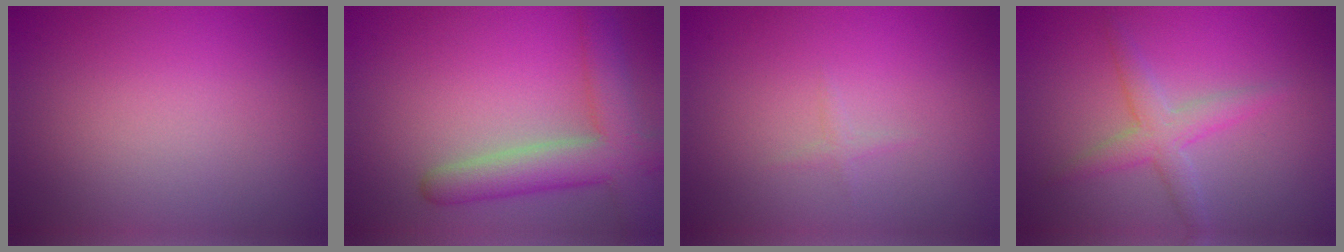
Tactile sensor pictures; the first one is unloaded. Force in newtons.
{"total": 5.9, "press": 5.9, "slide": 0.3}
{"total": 0.6, "press": 0.6, "slide": 0.0}
{"total": 2.8, "press": 2.8, "slide": 0.0}